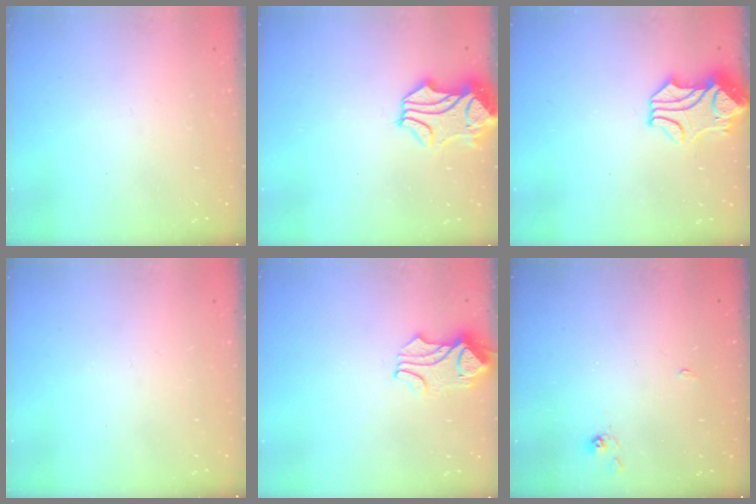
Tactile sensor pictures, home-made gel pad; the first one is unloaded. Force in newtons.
{"total": 2.0, "press": 1.5, "slide": 1.3}
{"total": 2.0, "press": 1.7, "slide": 1.1}
{"total": 0.0}
{"total": 1.5, "press": 1.5, "slide": 0.5}
{"total": 3.2, "press": 3.2, "slide": 0.5}